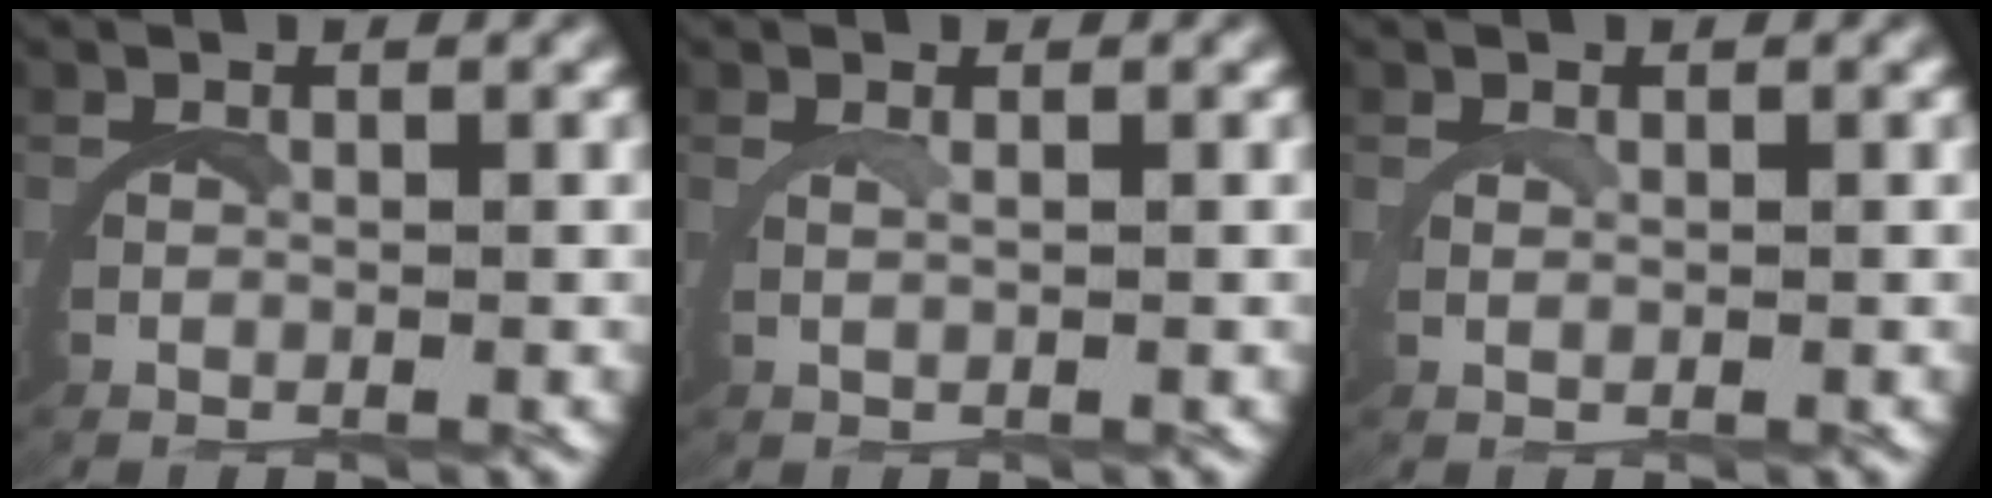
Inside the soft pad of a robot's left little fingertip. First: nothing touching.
{"total": 1.2, "force": [1.0, -0.6, 0.5], "torque": [-0.019, 0.003, 0.016]}
{"total": 1.1, "force": [1.0, -0.3, 0.2], "torque": [-0.010, 0.001, 0.017]}